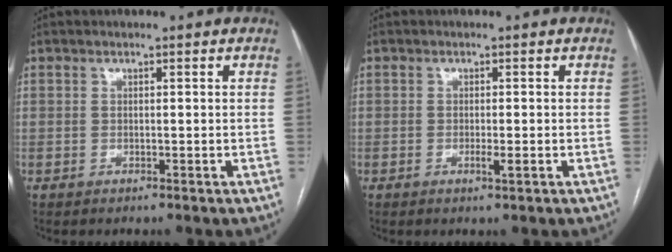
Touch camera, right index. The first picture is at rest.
{"total": 1.5, "force": [-0.5, 0.2, 1.4], "torque": [-0.024, -0.002, -0.009]}